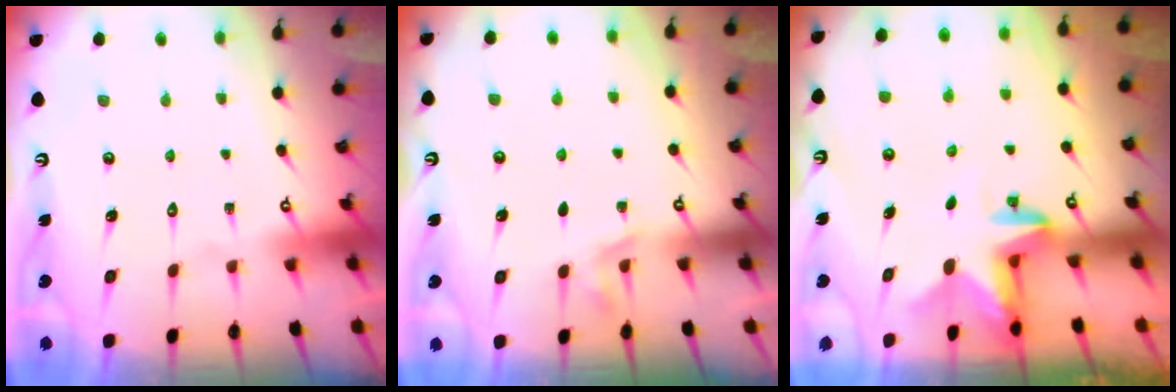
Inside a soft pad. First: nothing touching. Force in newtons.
{"total": 2.5, "press": 1.7, "slide": 1.7}
{"total": 2.9, "press": 2.8, "slide": 0.5}